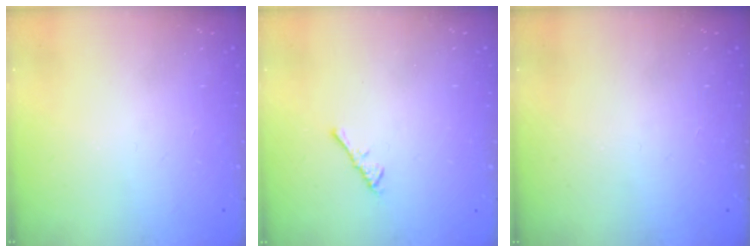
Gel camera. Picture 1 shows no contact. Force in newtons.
{"total": 2.2, "press": 2.1, "slide": 0.5}
{"total": 0.0}